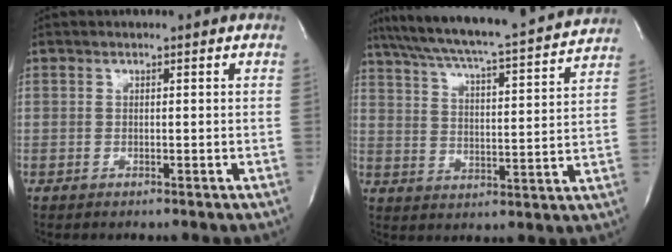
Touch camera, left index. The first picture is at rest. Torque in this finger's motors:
{"motor_torque": [-0.29, -0.28, 0.29, 0.09]}